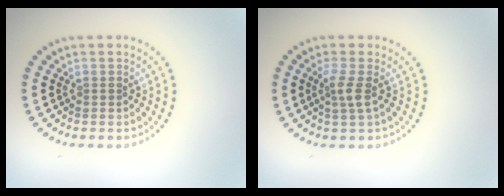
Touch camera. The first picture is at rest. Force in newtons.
{"total": 1.8, "press": 1.3, "slide": 1.2}